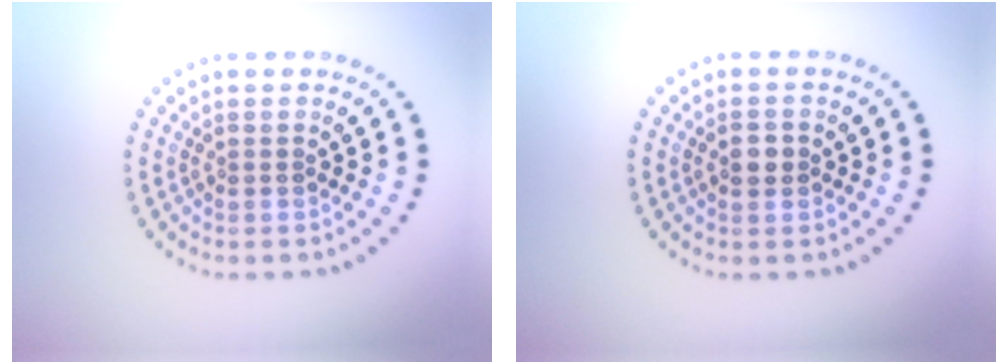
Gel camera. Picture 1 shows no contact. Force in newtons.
{"total": 1.6, "press": 1.6, "slide": 0.2}